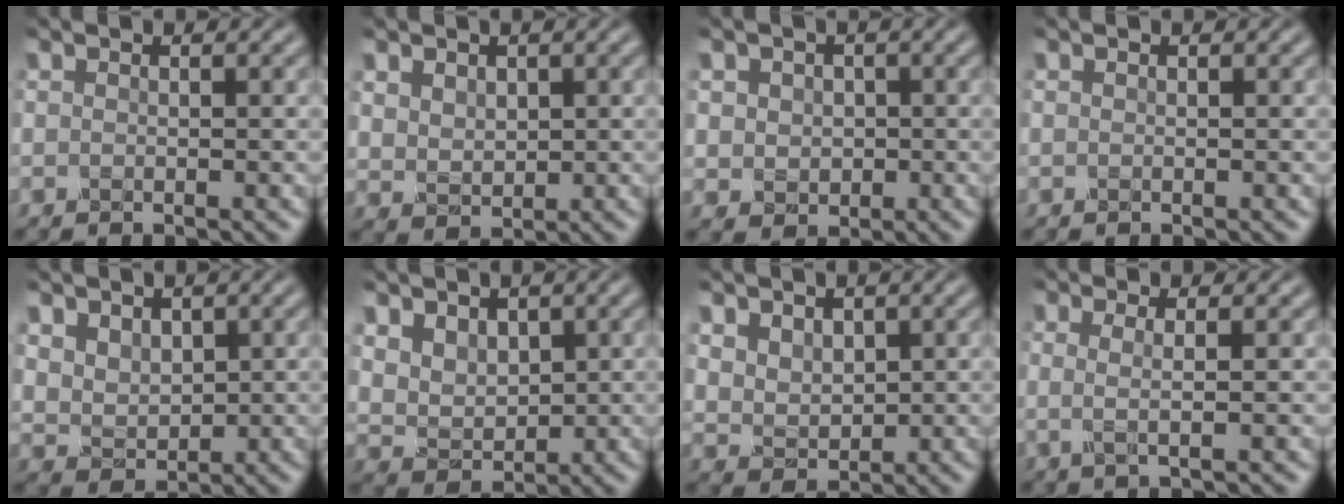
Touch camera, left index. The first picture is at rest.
{"total": 2.2, "force": [0.9, 1.7, 1.1], "torque": [-0.028, -0.005, 0.022]}
{"total": 2.7, "force": [0.3, 2.4, 1.2], "torque": [-0.021, 0.003, -0.002]}
{"total": 0.0}
{"total": 3.6, "force": [1.6, 2.6, 1.9], "torque": [-0.047, -0.008, 0.035]}
{"total": 4.1, "force": [1.9, 3.0, 2.0], "torque": [-0.057, -0.010, 0.049]}
{"total": 3.1, "force": [1.3, 2.3, 1.7], "torque": [-0.042, -0.007, 0.026]}
{"total": 2.0, "force": [0.2, 0.6, 1.9], "torque": [-0.037, -0.002, -0.002]}